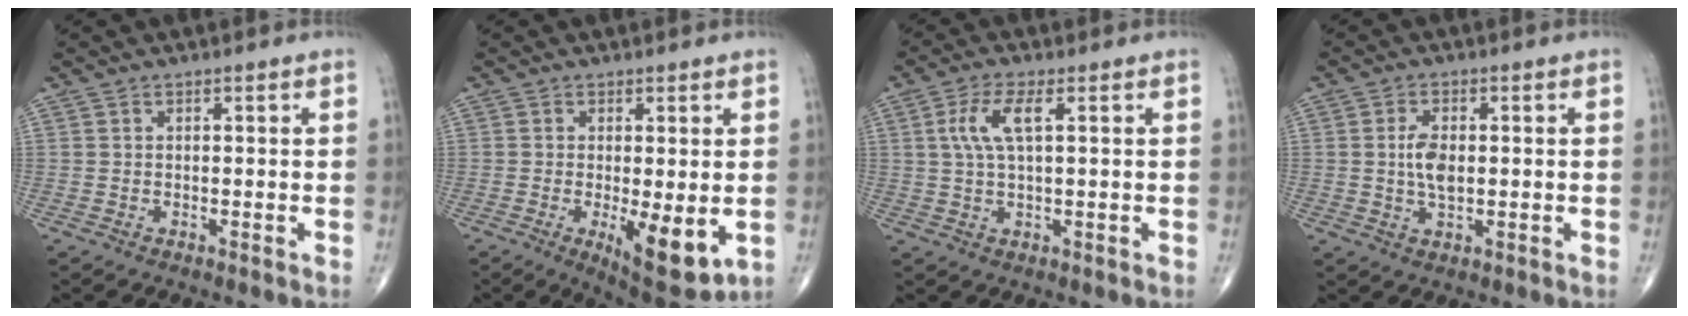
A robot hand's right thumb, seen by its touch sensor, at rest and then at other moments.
{"total": 10.0, "force": [-2.1, 3.5, 9.1], "torque": [-0.127, -0.025, -0.022]}
{"total": 6.1, "force": [1.6, 1.9, 5.5], "torque": [-0.133, 0.007, 0.035]}
{"total": 4.8, "force": [0.2, 2.5, 4.1], "torque": [-0.078, -0.001, 0.004]}